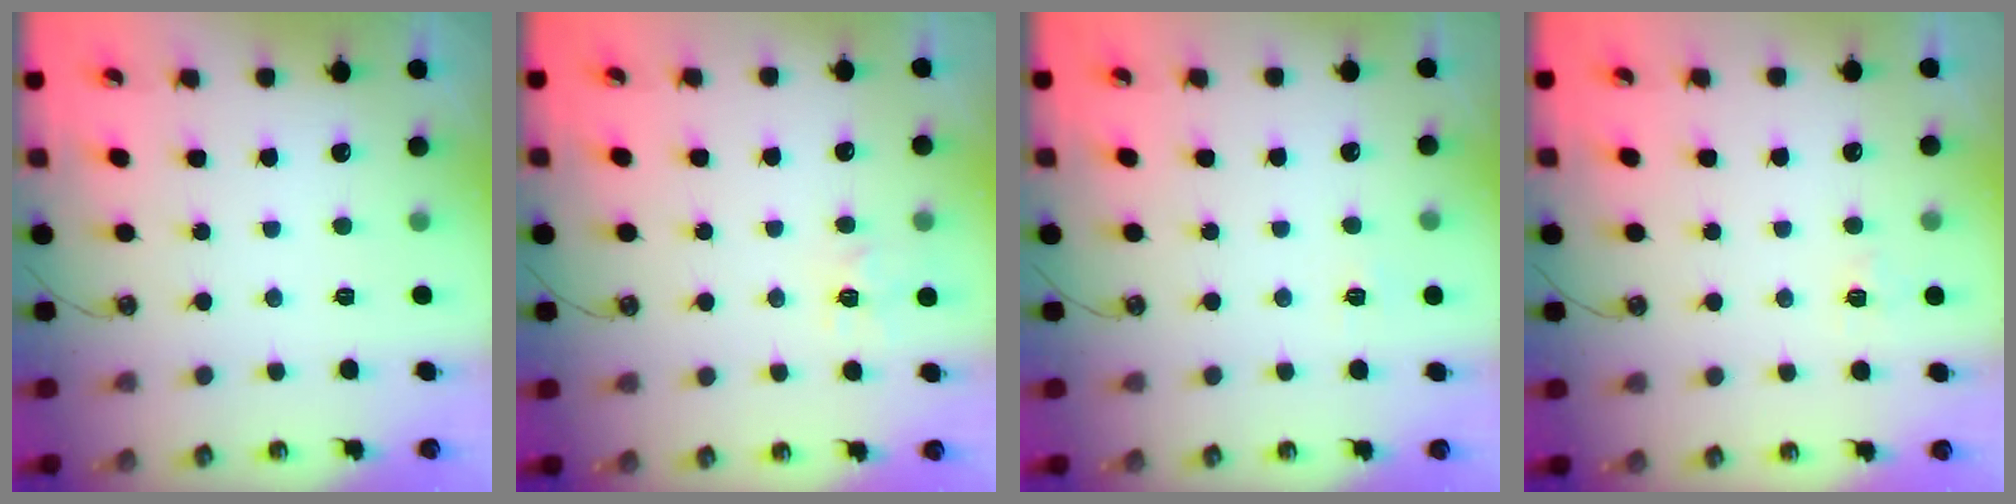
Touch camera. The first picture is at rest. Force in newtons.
{"total": 7.6, "press": 7.6, "slide": 0.6}
{"total": 3.8, "press": 3.7, "slide": 0.7}
{"total": 3.9, "press": 3.9, "slide": 0.4}